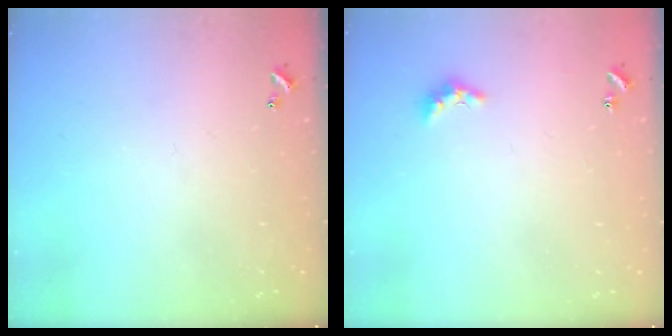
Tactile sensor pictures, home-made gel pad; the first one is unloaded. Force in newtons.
{"total": 4.0, "press": 4.0, "slide": 0.7}